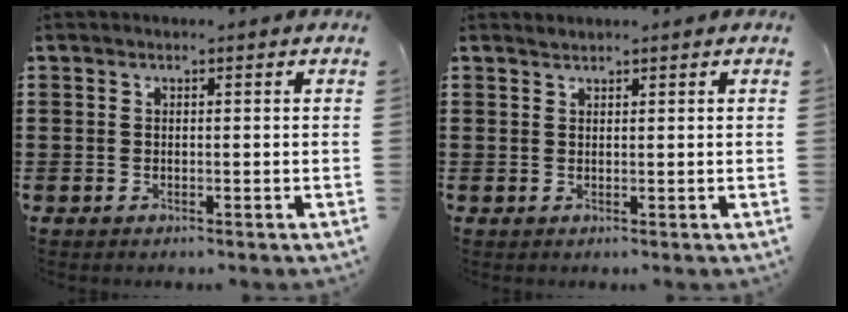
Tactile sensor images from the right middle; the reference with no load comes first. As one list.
[{"total": 0.7, "force": [0.7, 0.1, -0.1], "torque": [0.000, 0.000, 0.013]}]